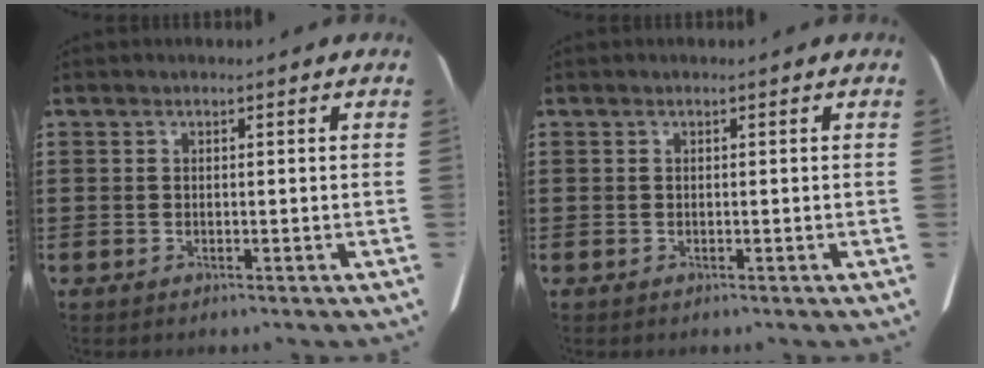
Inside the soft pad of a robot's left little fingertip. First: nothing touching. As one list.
[{"total": 0.0}]